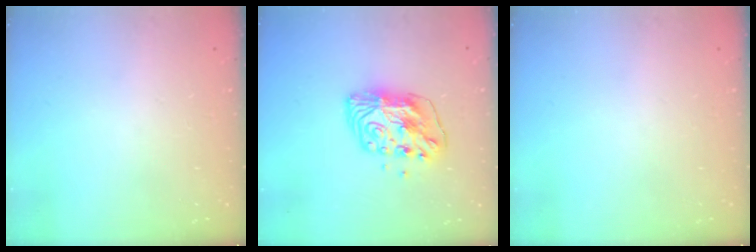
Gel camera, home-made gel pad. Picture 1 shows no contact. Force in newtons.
{"total": 10.2, "press": 10.2, "slide": 0.9}
{"total": 0.0}